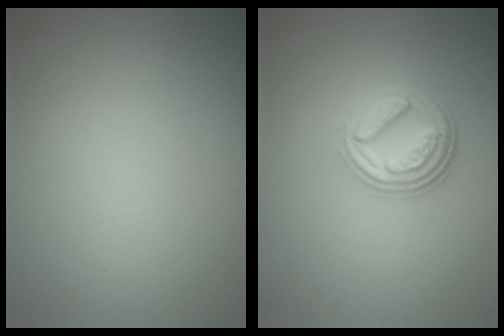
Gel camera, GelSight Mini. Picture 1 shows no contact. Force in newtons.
{"total": 4.5, "press": 3.4, "slide": 3.0}